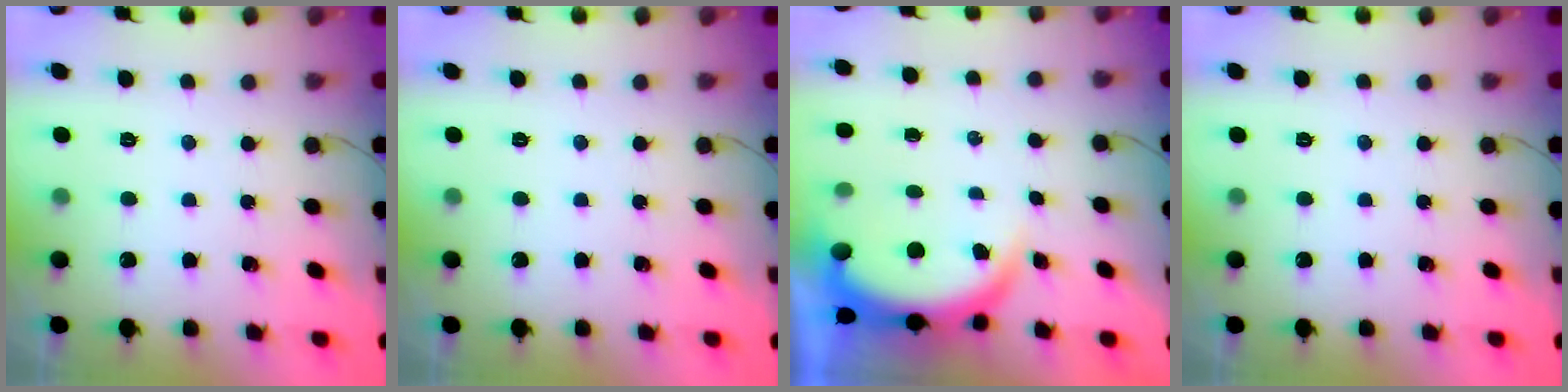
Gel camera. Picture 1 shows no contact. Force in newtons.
{"total": 0.0}
{"total": 5.3, "press": 5.3, "slide": 0.3}
{"total": 0.0}